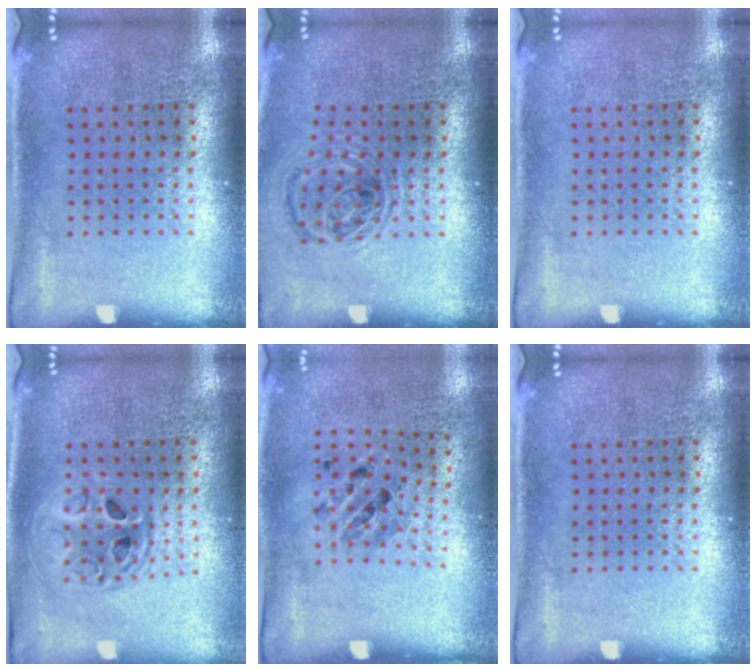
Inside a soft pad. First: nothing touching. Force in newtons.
{"total": 1.0, "press": 1.0, "slide": 0.1}
{"total": 0.0}
{"total": 1.6, "press": 1.4, "slide": 0.8}
{"total": 0.8, "press": 0.7, "slide": 0.4}
{"total": 0.0}